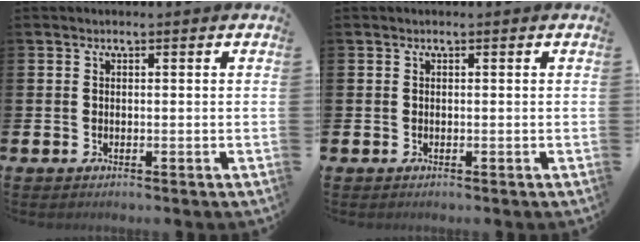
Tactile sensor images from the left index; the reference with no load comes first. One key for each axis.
{"total": 0.0}